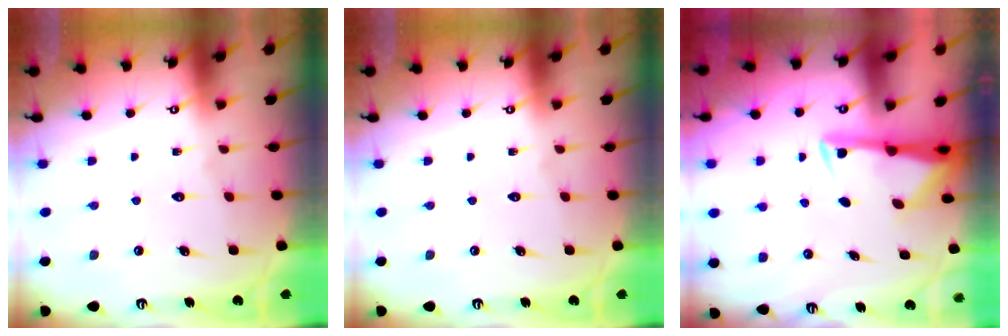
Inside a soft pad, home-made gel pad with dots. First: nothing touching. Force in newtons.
{"total": 0.0}
{"total": 2.9, "press": 2.9, "slide": 0.6}